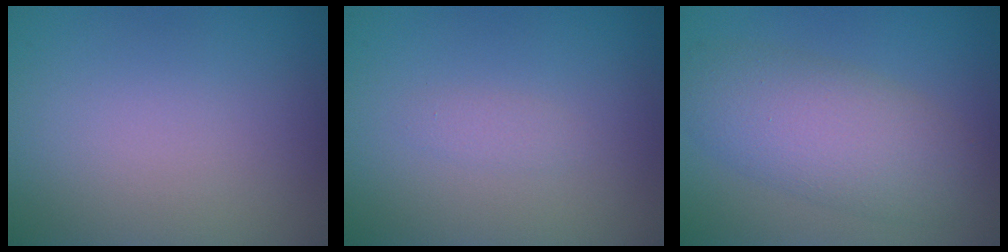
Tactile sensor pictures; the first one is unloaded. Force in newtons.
{"total": 0.8, "press": 0.8, "slide": 0.0}
{"total": 6.5, "press": 6.5, "slide": 0.1}